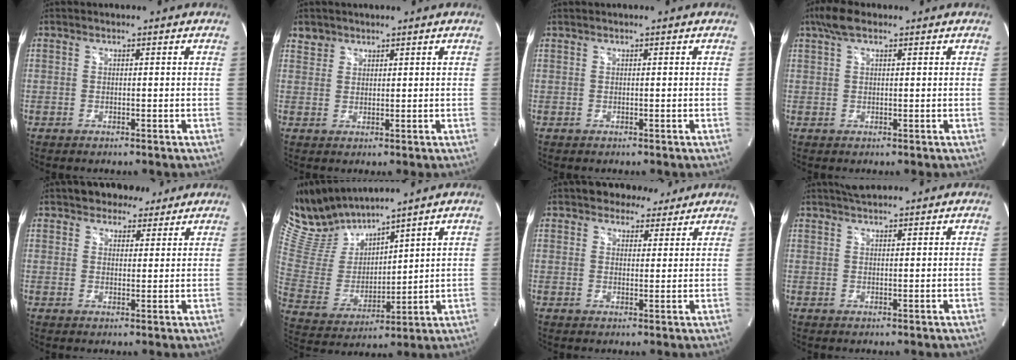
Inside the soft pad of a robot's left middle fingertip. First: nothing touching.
{"total": 2.1, "force": [1.6, 1.3, -0.3], "torque": [0.012, 0.007, 0.025]}
{"total": 0.0}
{"total": 4.0, "force": [2.7, 1.5, 2.6], "torque": [-0.062, 0.021, 0.052]}
{"total": 5.6, "force": [4.4, 3.1, 1.6], "torque": [-0.020, 0.011, 0.068]}
{"total": 12.0, "force": [11.5, 1.4, 3.2], "torque": [-0.086, 0.001, 0.248]}
{"total": 5.4, "force": [4.4, 2.9, 1.1], "torque": [-0.014, 0.008, 0.061]}
{"total": 3.7, "force": [3.3, 0.7, 1.5], "torque": [-0.030, 0.023, 0.058]}